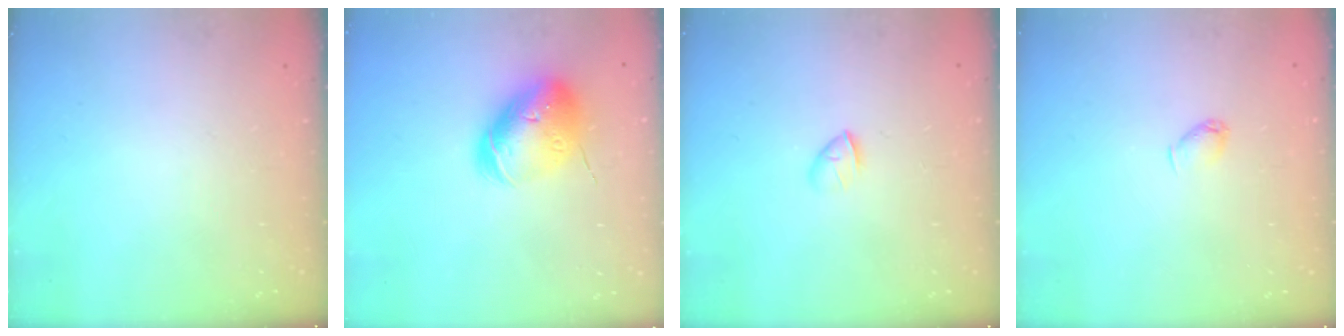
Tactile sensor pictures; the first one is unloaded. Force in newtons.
{"total": 15.1, "press": 14.9, "slide": 2.3}
{"total": 2.6, "press": 2.5, "slide": 0.8}
{"total": 3.1, "press": 3.0, "slide": 0.6}